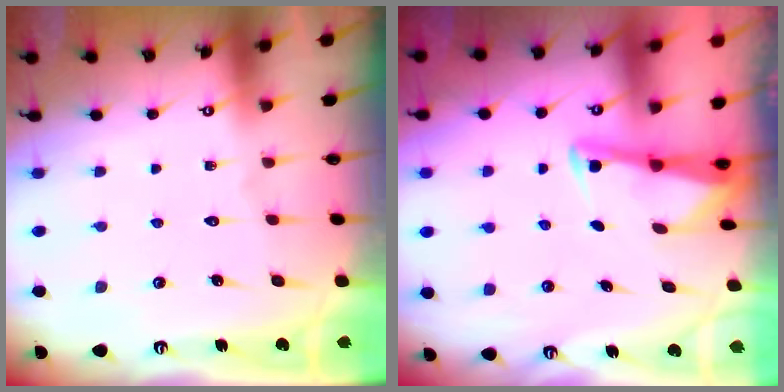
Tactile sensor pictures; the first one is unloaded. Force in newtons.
{"total": 3.3, "press": 3.3, "slide": 0.3}